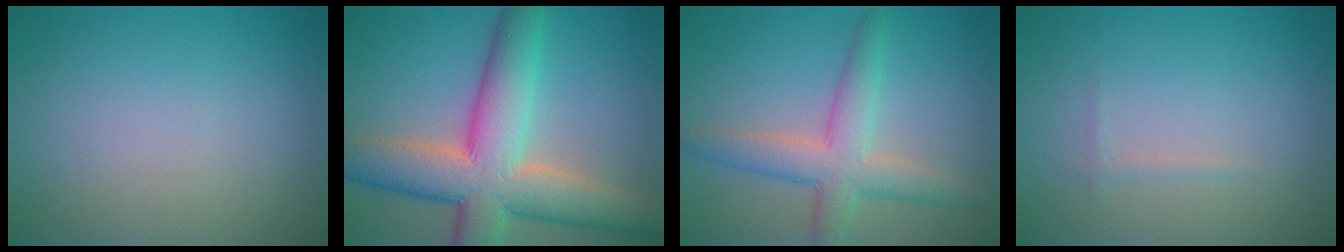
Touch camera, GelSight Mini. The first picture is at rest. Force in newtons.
{"total": 10.9, "press": 10.9, "slide": 0.9}
{"total": 4.8, "press": 4.8, "slide": 0.1}
{"total": 0.5, "press": 0.5, "slide": 0.1}